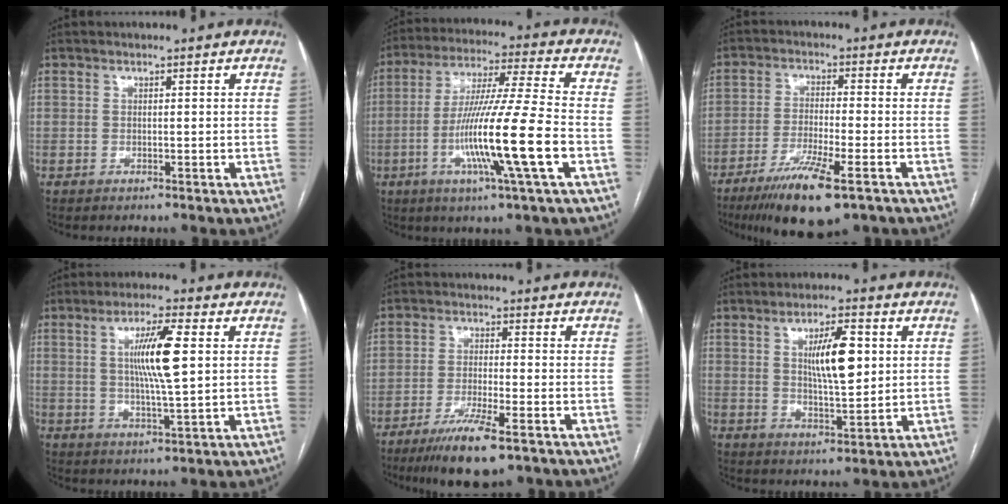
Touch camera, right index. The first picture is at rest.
{"total": 16.1, "force": [-4.5, -1.0, 15.4], "torque": [-0.294, -0.014, -0.088]}
{"total": 10.9, "force": [-6.7, 1.2, 8.5], "torque": [-0.155, -0.027, -0.111]}
{"total": 9.1, "force": [1.8, 0.5, 8.9], "torque": [-0.164, -0.002, 0.031]}
{"total": 9.1, "force": [-5.9, 1.0, 6.8], "torque": [-0.120, -0.022, -0.098]}
{"total": 8.5, "force": [2.0, 2.0, 8.1], "torque": [-0.136, 0.001, 0.037]}